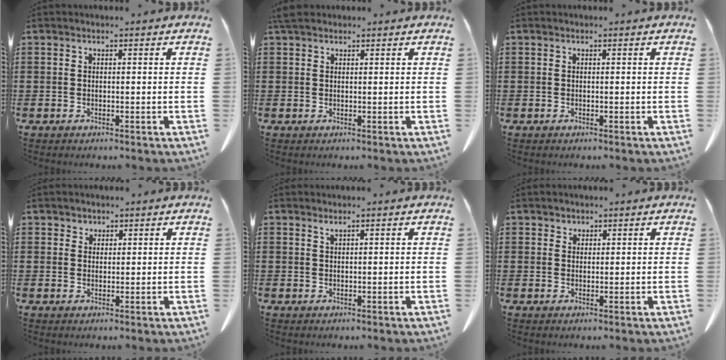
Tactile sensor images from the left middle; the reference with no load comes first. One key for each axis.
{"total": 1.9, "fx": 1.5, "fy": 0.9, "fz": 0.8, "tx": -0.021, "ty": 0.005, "tz": 0.030}
{"total": 0.0}
{"total": 1.5, "fx": 1.2, "fy": 0.9, "fz": 0.0, "tx": -0.004, "ty": 0.003, "tz": 0.024}
{"total": 0.6, "fx": 0.6, "fy": 0.1, "fz": 0.2, "tx": -0.007, "ty": -0.002, "tz": 0.012}
{"total": 1.3, "fx": 1.1, "fy": 0.7, "fz": -0.1, "tx": -0.002, "ty": 0.002, "tz": 0.022}